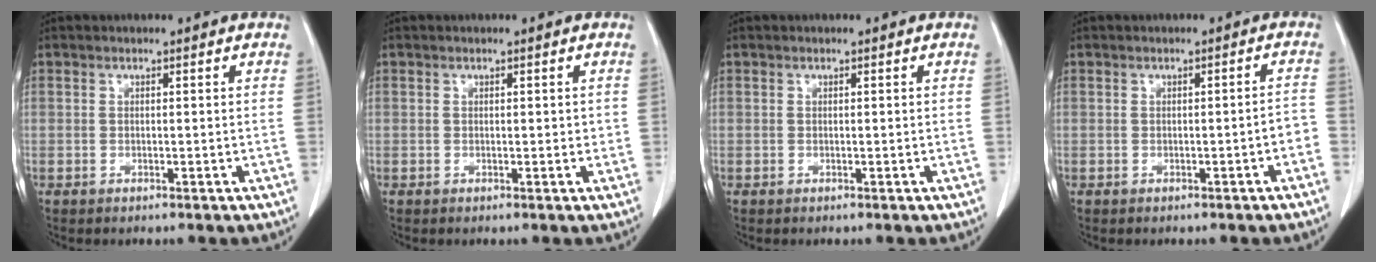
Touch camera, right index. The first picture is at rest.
{"total": 1.0, "force": [0.2, 0.6, 0.8], "torque": [-0.007, 0.001, 0.003]}
{"total": 0.0}
{"total": 1.9, "force": [-1.1, 0.3, 1.6], "torque": [-0.011, 0.005, -0.014]}